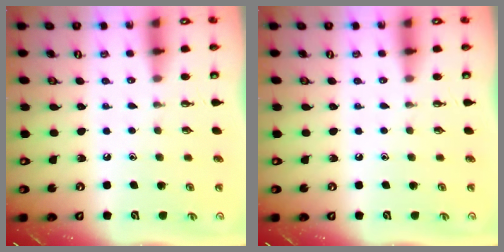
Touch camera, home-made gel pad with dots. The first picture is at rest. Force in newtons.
{"total": 0.0}